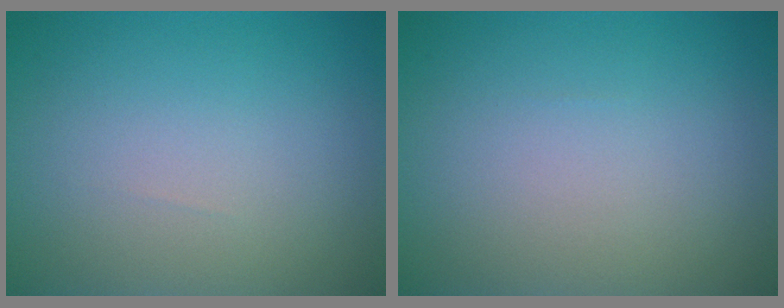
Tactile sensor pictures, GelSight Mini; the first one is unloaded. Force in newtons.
{"total": 0.0}